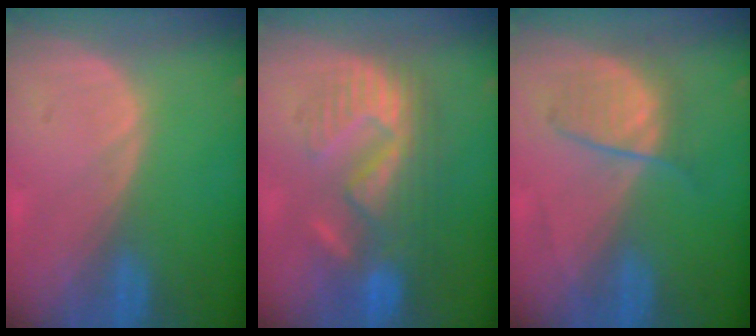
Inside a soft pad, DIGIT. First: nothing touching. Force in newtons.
{"total": 9.2, "press": 9.1, "slide": 1.7}
{"total": 4.4, "press": 4.4, "slide": 0.6}